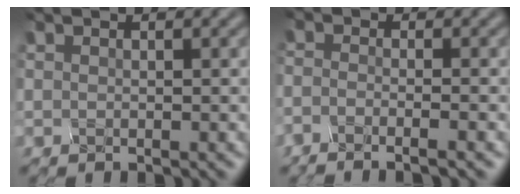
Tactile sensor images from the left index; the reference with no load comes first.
{"total": 2.6, "force": [-1.8, 1.1, 1.5], "torque": [0.010, 0.000, -0.055]}